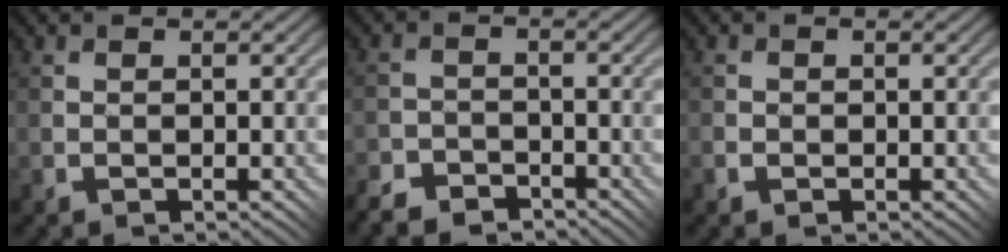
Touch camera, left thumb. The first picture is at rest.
{"total": 4.7, "force": [-4.3, 1.8, 0.9], "torque": [-0.015, 0.003, -0.082]}
{"total": 1.6, "force": [-0.7, 1.3, 0.4], "torque": [-0.009, 0.000, -0.016]}